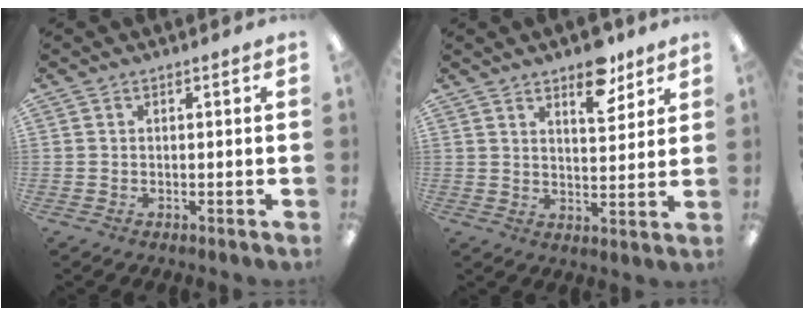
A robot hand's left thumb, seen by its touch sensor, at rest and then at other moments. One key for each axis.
{"total": 9.2, "fx": 6.6, "fy": 3.8, "fz": 5.1, "tx": -0.053, "ty": -0.041, "tz": 0.109}